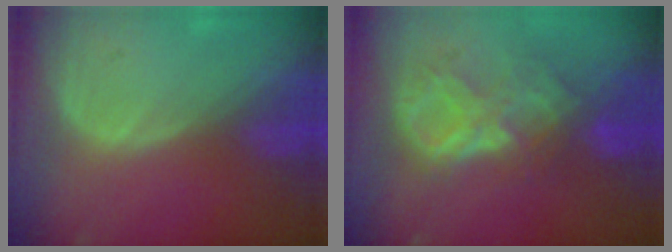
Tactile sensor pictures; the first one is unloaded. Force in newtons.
{"total": 8.8, "press": 7.7, "slide": 4.2}